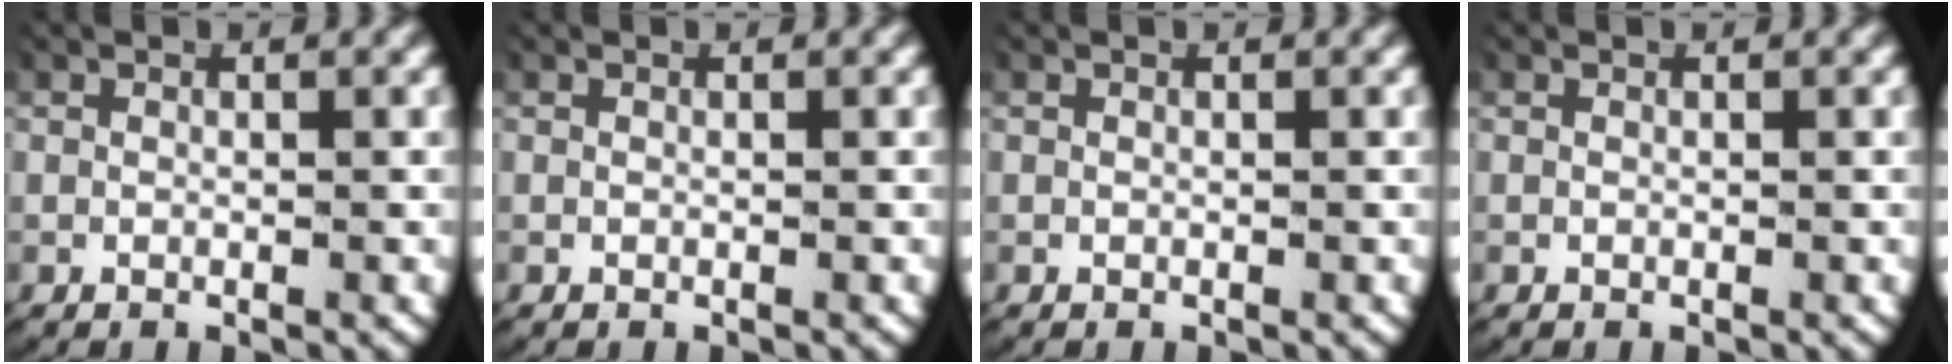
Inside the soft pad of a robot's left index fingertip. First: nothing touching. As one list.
[{"total": 0.0}, {"total": 0.0}, {"total": 0.0}]